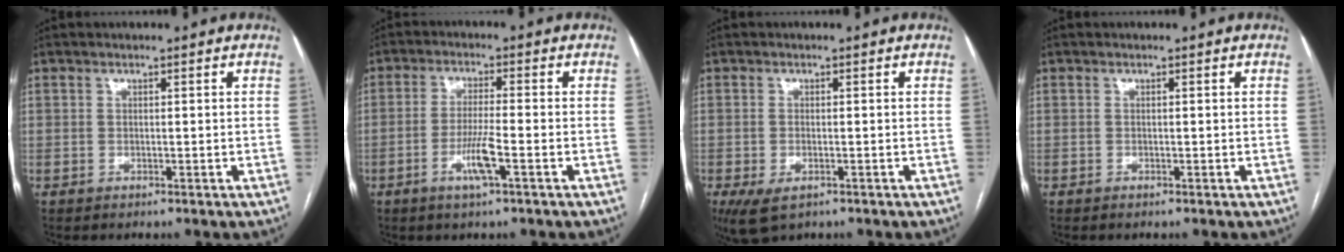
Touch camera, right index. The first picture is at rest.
{"total": 5.5, "force": [-2.2, 0.0, 5.1], "torque": [-0.100, -0.007, -0.040]}
{"total": 4.9, "force": [-2.6, 2.1, 3.6], "torque": [-0.068, -0.012, -0.038]}
{"total": 0.0}